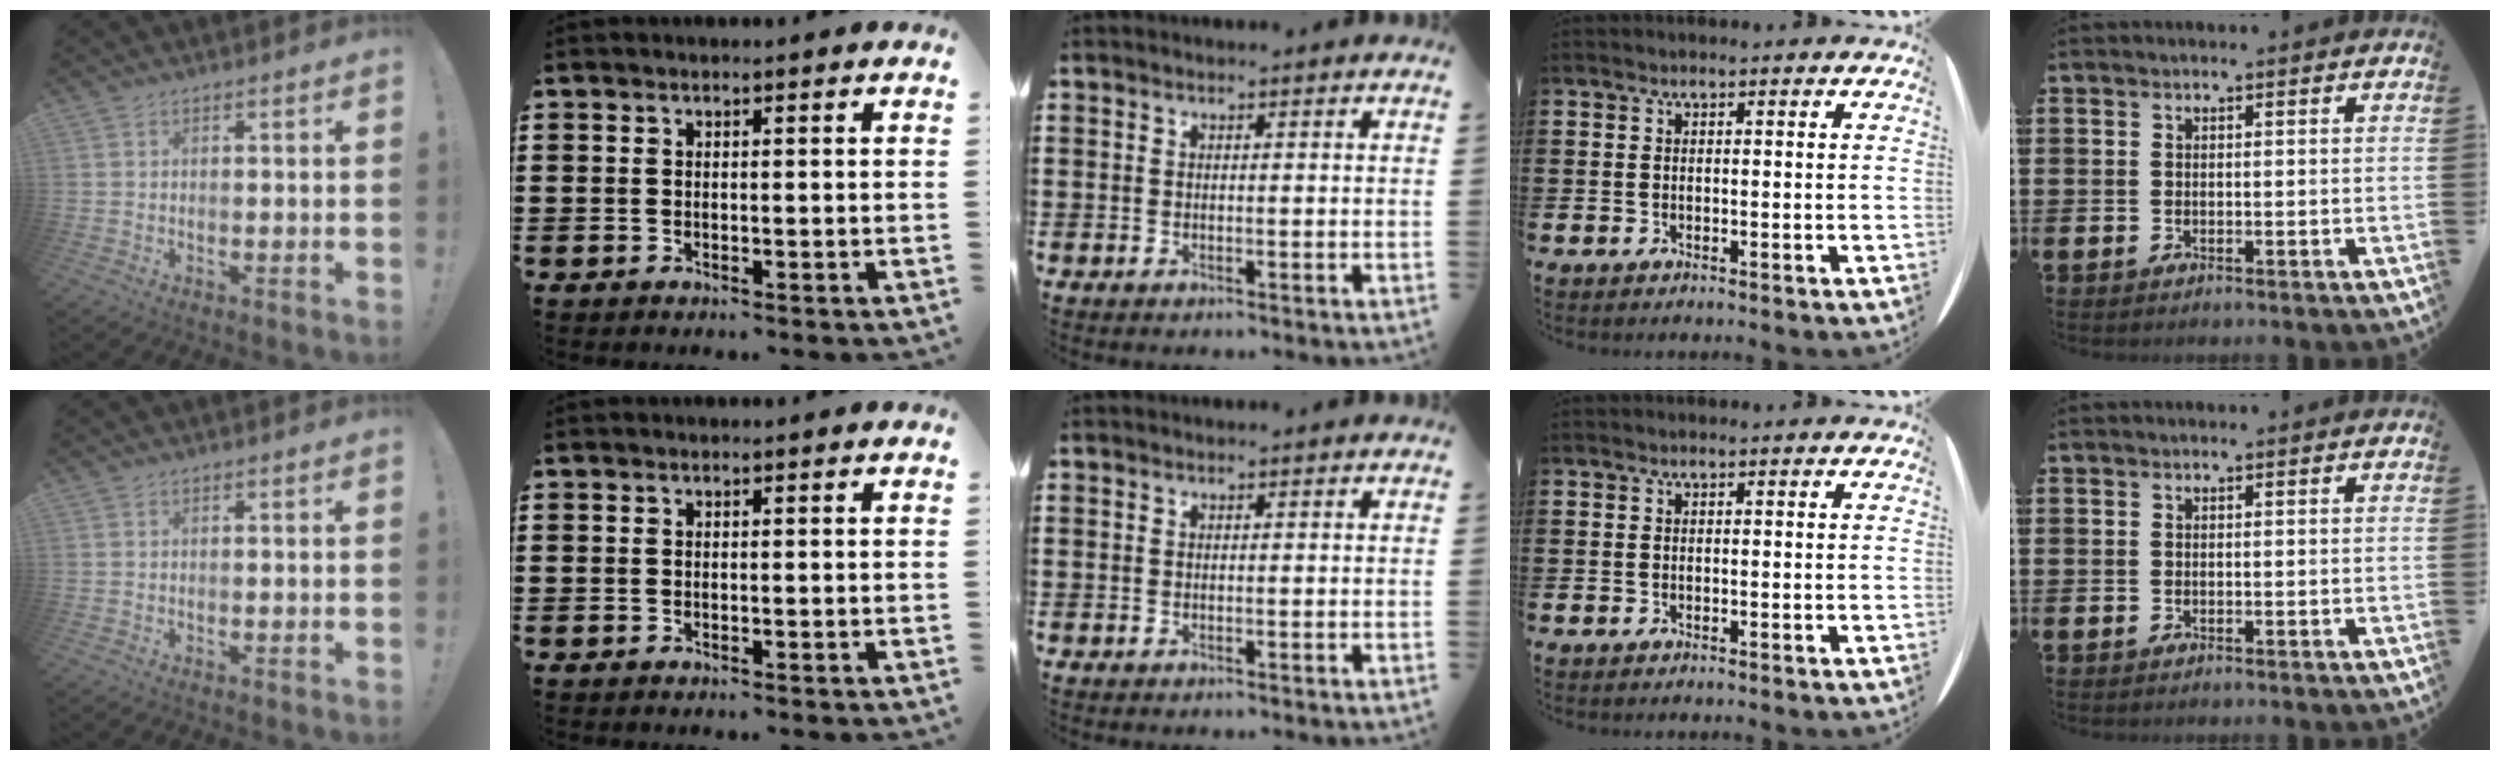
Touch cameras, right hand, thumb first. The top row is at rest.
{}